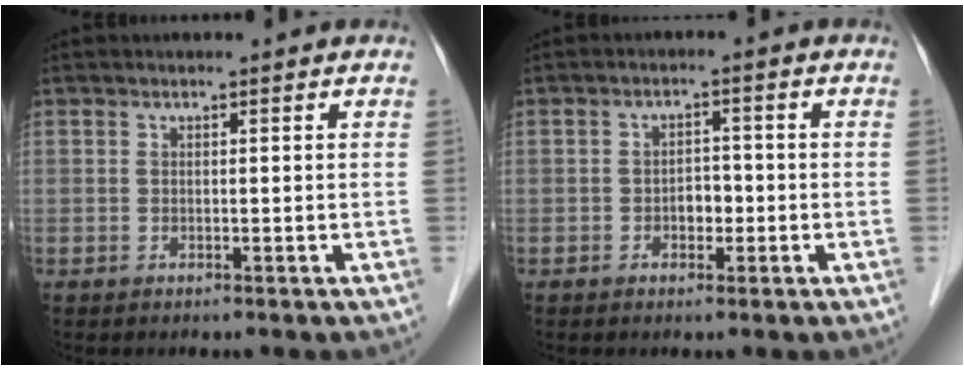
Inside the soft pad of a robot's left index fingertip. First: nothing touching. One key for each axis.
{"total": 2.6, "fx": -0.9, "fy": 1.7, "fz": 1.8, "tx": -0.025, "ty": 0.007, "tz": -0.014}